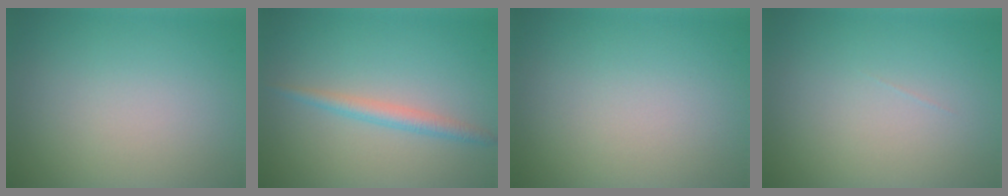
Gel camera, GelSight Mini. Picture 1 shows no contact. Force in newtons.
{"total": 2.0, "press": 2.0, "slide": 0.1}
{"total": 0.0}
{"total": 0.0}